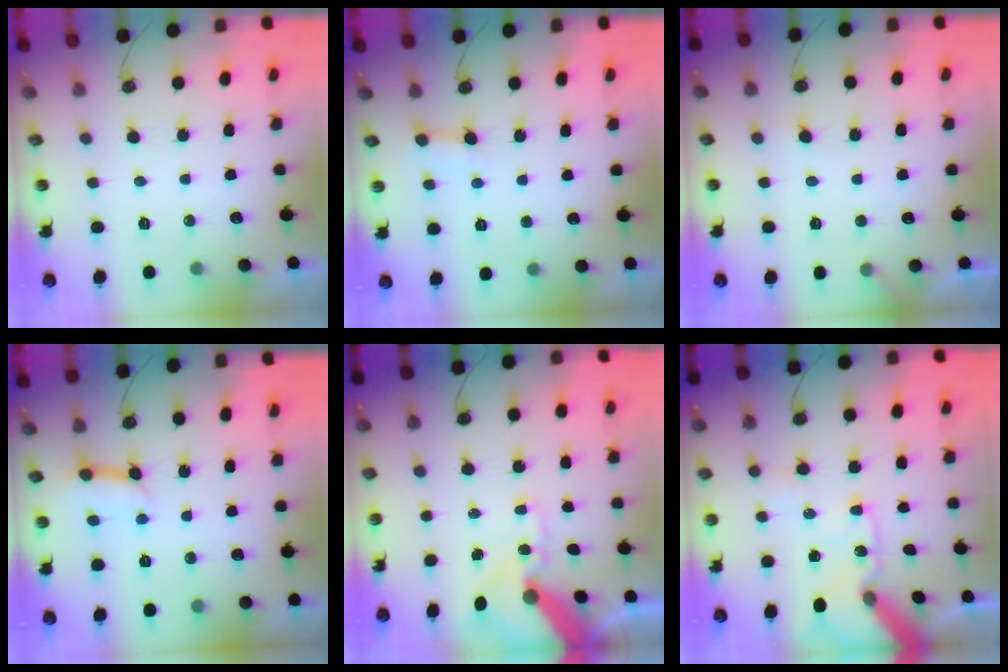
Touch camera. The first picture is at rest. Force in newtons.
{"total": 2.2, "press": 2.2, "slide": 0.3}
{"total": 5.7, "press": 5.7, "slide": 0.5}
{"total": 6.2, "press": 6.1, "slide": 0.8}
{"total": 13.7, "press": 13.5, "slide": 1.9}
{"total": 13.3, "press": 13.1, "slide": 2.4}